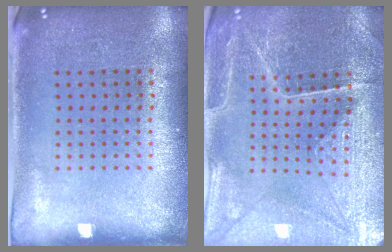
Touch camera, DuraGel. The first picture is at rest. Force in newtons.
{"total": 3.4, "press": 3.4, "slide": 0.4}